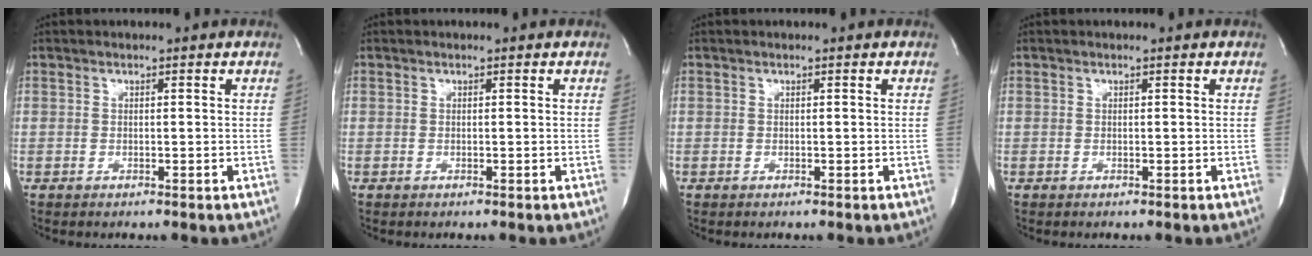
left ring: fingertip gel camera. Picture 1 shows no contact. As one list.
[{"total": 0.0}, {"total": 0.0}, {"total": 0.0}]